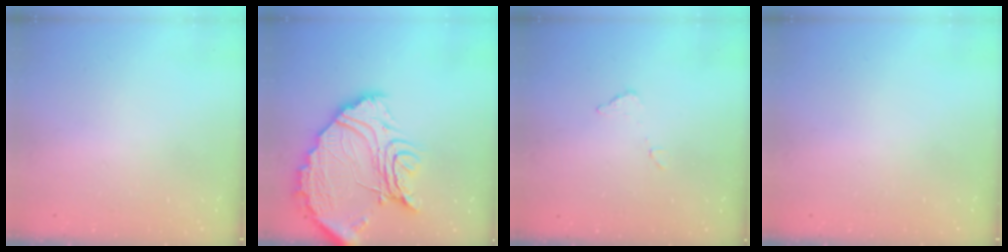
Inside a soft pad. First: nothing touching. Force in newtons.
{"total": 22.2, "press": 22.0, "slide": 2.2}
{"total": 4.9, "press": 4.9, "slide": 0.3}
{"total": 0.0}